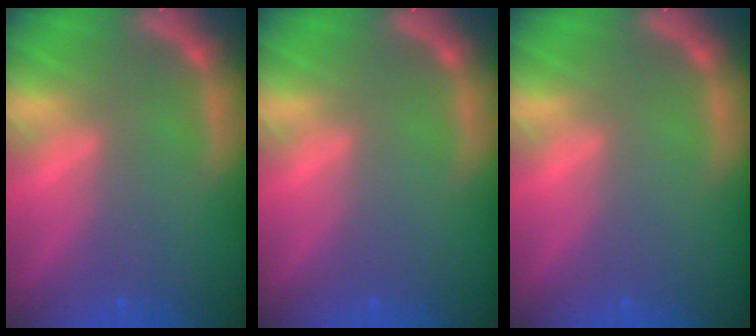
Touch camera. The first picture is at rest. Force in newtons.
{"total": 0.0}
{"total": 0.0}